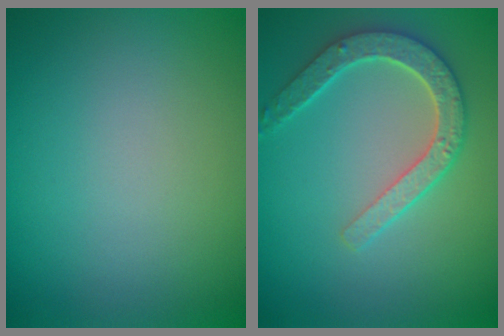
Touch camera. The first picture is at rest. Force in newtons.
{"total": 4.4, "press": 3.7, "slide": 2.5}